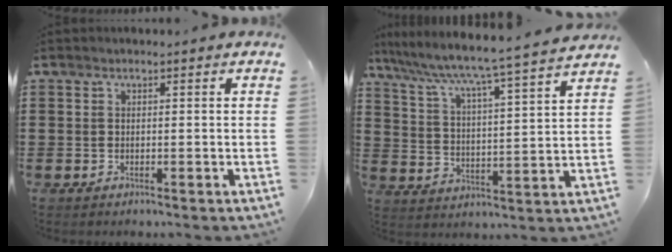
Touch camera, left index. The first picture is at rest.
{"total": 4.6, "force": [4.0, -0.8, 2.0], "torque": [-0.062, -0.045, 0.053]}